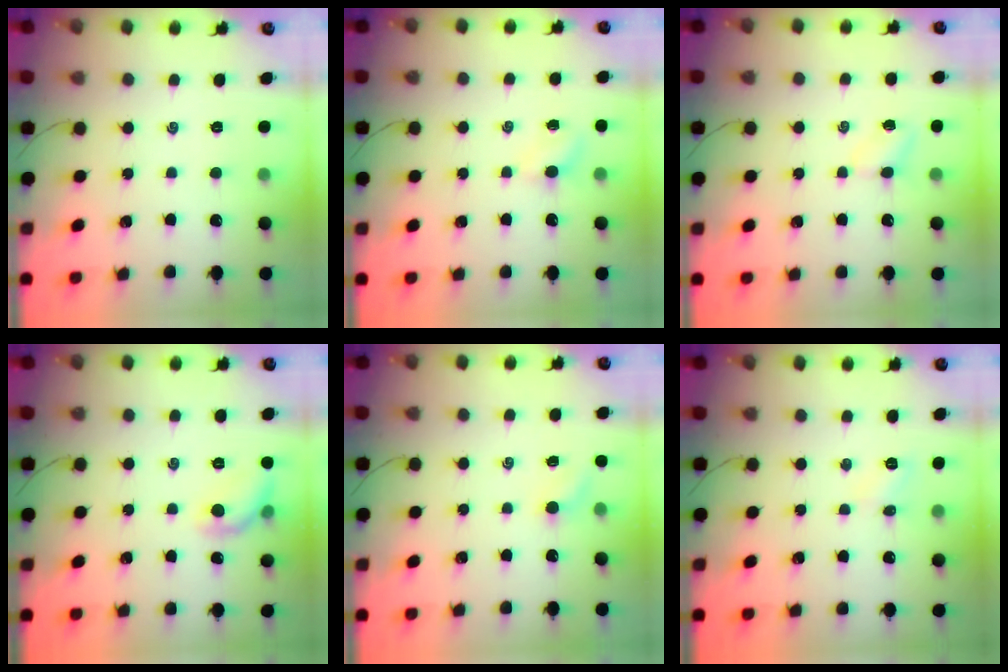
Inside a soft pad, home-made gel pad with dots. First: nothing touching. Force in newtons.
{"total": 2.9, "press": 2.8, "slide": 0.9}
{"total": 3.4, "press": 3.3, "slide": 0.9}
{"total": 7.9, "press": 7.8, "slide": 1.4}
{"total": 3.1, "press": 2.9, "slide": 1.0}
{"total": 5.0, "press": 4.8, "slide": 1.6}